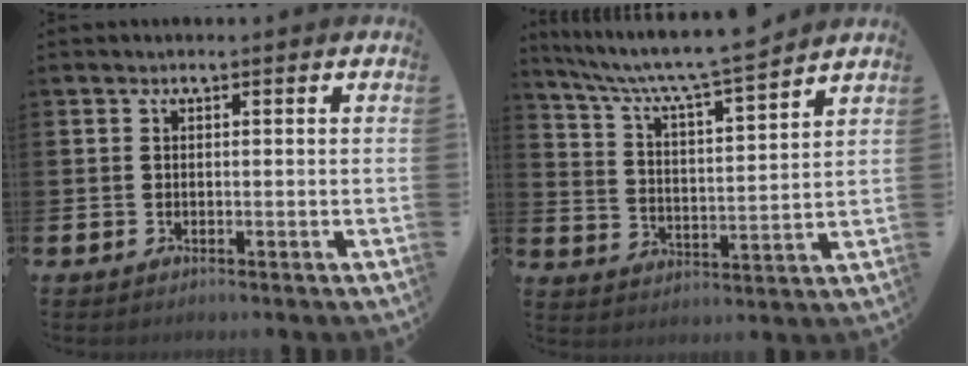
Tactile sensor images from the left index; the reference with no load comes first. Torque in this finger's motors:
{"motor_torque": [0.31, -0.31, 0.70, 0.21]}